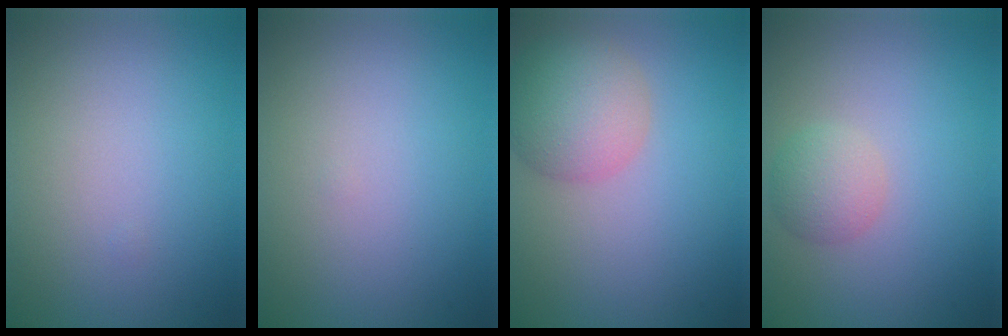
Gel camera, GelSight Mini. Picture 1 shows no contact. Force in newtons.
{"total": 0.0}
{"total": 5.5, "press": 5.5, "slide": 0.3}
{"total": 2.3, "press": 2.3, "slide": 0.2}